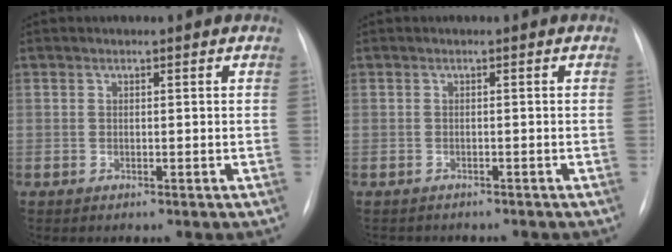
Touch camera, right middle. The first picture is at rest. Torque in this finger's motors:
{"motor_torque": [-0.08, -0.02, -0.02, 0.00]}